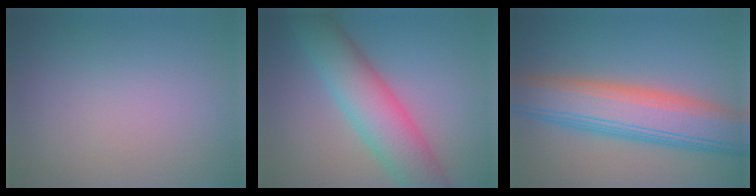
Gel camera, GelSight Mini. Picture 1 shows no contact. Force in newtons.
{"total": 8.0, "press": 8.0, "slide": 0.1}
{"total": 9.7, "press": 9.7, "slide": 0.7}